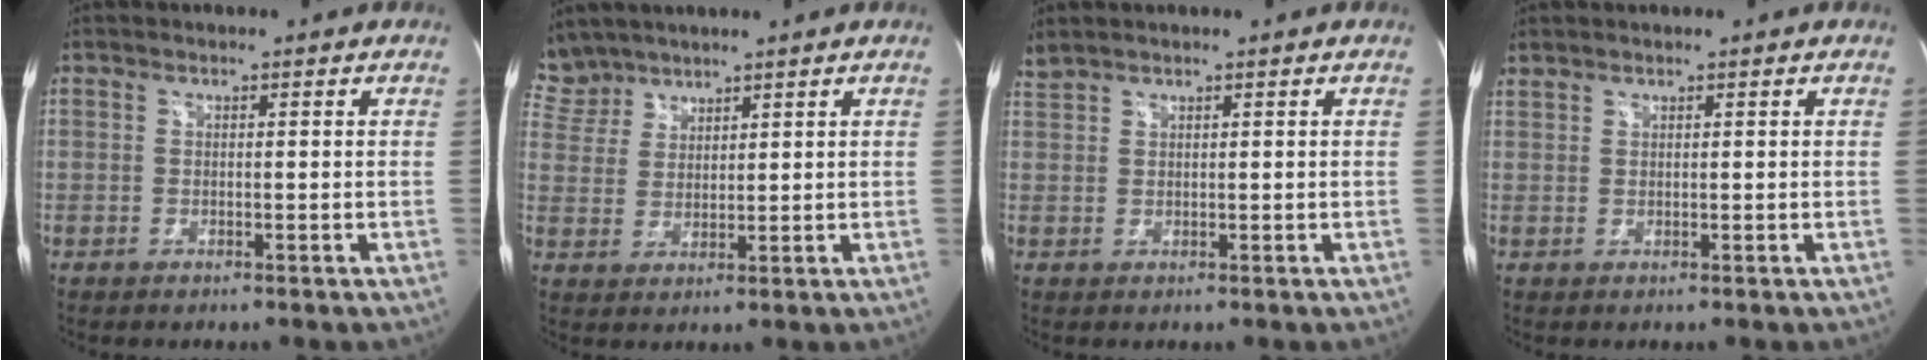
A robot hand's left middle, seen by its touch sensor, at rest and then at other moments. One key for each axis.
{"total": 5.4, "fx": 5.1, "fy": 1.8, "fz": -0.3, "tx": 0.000, "ty": 0.009, "tz": 0.113}
{"total": 1.6, "fx": 1.5, "fy": -0.3, "fz": 0.4, "tx": -0.017, "ty": 0.019, "tz": 0.039}
{"total": 1.1, "fx": 1.1, "fy": -0.1, "fz": 0.2, "tx": -0.015, "ty": 0.012, "tz": 0.030}